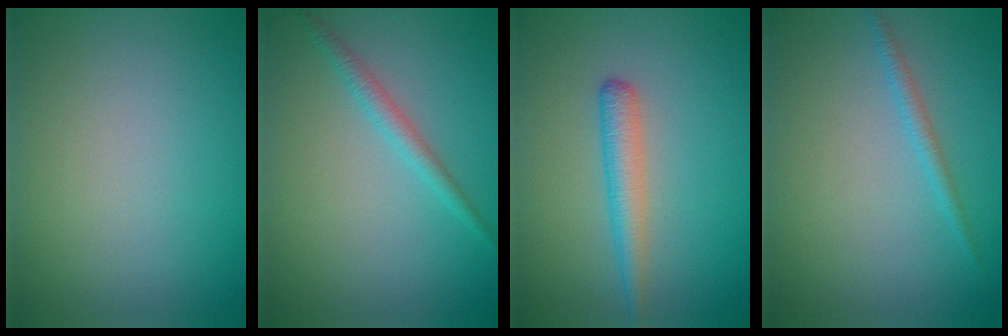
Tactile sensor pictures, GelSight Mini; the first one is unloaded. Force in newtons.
{"total": 1.6, "press": 1.6, "slide": 0.1}
{"total": 2.5, "press": 2.5, "slide": 0.1}
{"total": 1.2, "press": 1.2, "slide": 0.1}